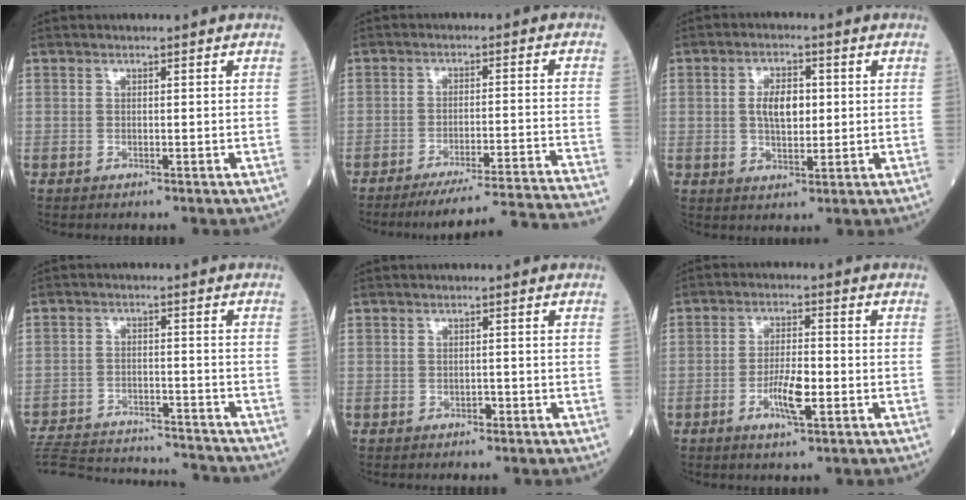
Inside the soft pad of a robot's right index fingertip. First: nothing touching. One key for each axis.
{"total": 21.5, "fx": -20.2, "fy": -3.1, "fz": 6.8, "tx": -0.043, "ty": -0.033, "tz": -0.267}
{"total": 5.5, "fx": 0.6, "fy": 2.7, "fz": 4.8, "tx": -0.087, "ty": 0.008, "tz": 0.012}
{"total": 19.7, "fx": -18.8, "fy": 2.0, "fz": 5.8, "tx": -0.134, "ty": -0.019, "tz": -0.271}
{"total": 0.7, "fx": -0.5, "fy": 0.4, "fz": 0.4, "tx": -0.006, "ty": 0.002, "tz": -0.007}
{"total": 5.6, "fx": -1.9, "fy": 1.2, "fz": 5.1, "tx": -0.098, "ty": -0.002, "tz": -0.035}